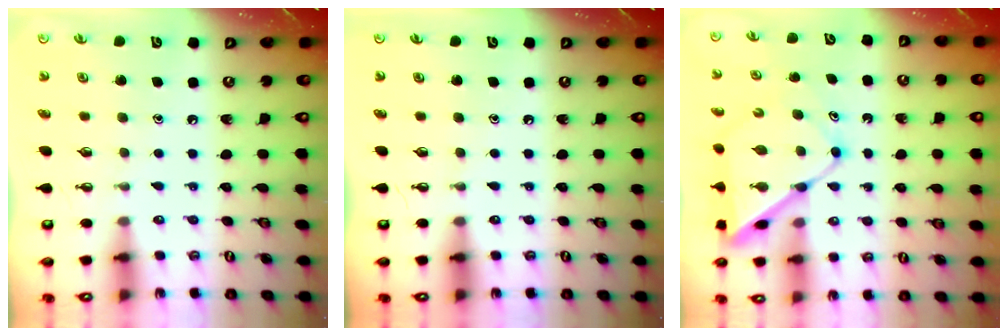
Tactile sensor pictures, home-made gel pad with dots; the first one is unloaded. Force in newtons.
{"total": 0.0}
{"total": 12.6, "press": 12.5, "slide": 1.0}